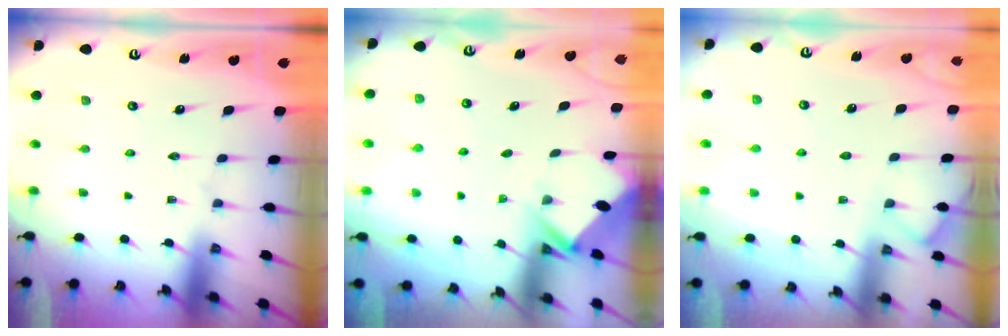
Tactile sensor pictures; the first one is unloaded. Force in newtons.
{"total": 2.1, "press": 2.1, "slide": 0.1}
{"total": 4.3, "press": 4.3, "slide": 0.6}